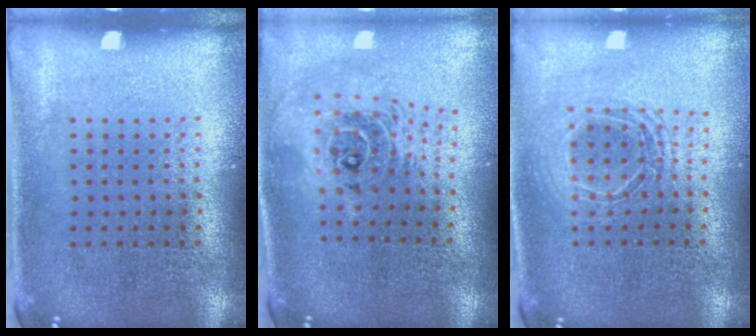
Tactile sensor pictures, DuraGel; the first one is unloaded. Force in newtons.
{"total": 2.2, "press": 1.7, "slide": 1.5}
{"total": 1.7, "press": 1.5, "slide": 0.9}